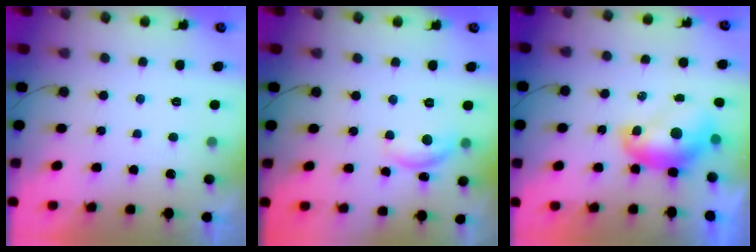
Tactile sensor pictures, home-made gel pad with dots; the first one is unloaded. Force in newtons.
{"total": 9.6, "press": 9.6, "slide": 0.5}
{"total": 9.1, "press": 9.1, "slide": 0.8}